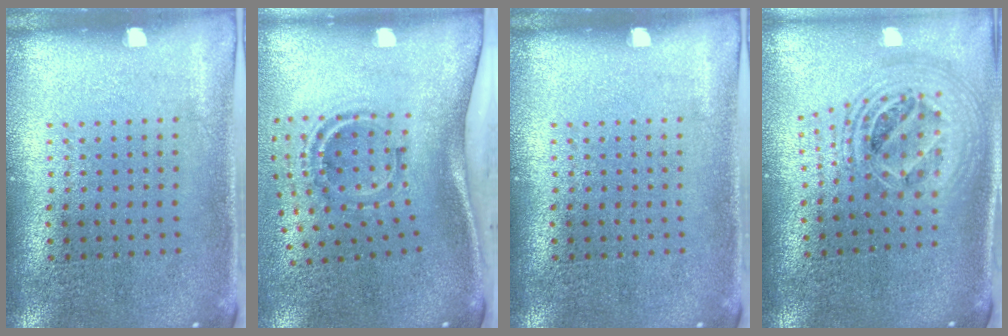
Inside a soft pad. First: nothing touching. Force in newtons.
{"total": 2.0, "press": 1.2, "slide": 1.7}
{"total": 0.0}
{"total": 2.3, "press": 1.8, "slide": 1.5}